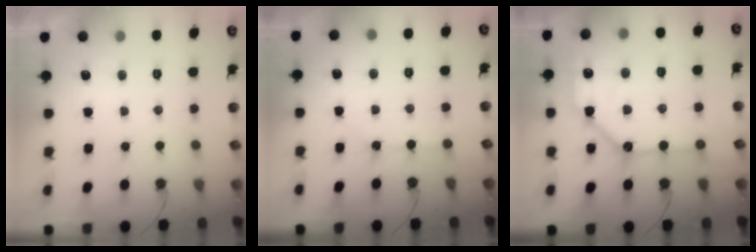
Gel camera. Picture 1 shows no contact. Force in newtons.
{"total": 2.5, "press": 2.5, "slide": 0.4}
{"total": 13.5, "press": 13.4, "slide": 1.5}